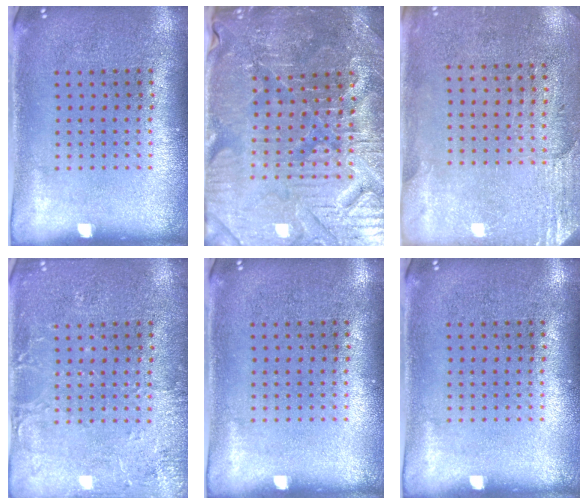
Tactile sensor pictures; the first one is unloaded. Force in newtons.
{"total": 4.0, "press": 4.0, "slide": 0.7}
{"total": 2.7, "press": 2.3, "slide": 1.4}
{"total": 2.9, "press": 2.9, "slide": 0.4}
{"total": 0.0}
{"total": 0.0}